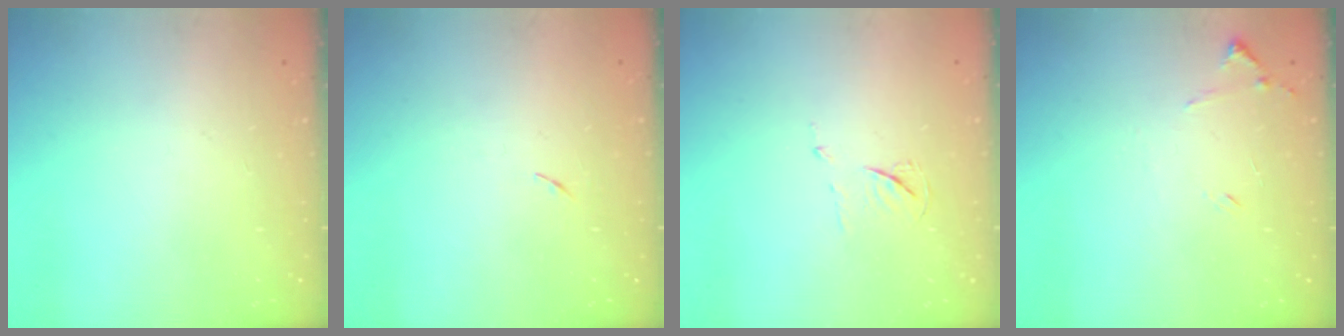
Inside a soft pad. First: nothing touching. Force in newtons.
{"total": 3.7, "press": 3.6, "slide": 0.7}
{"total": 5.6, "press": 5.6, "slide": 0.8}
{"total": 8.0, "press": 8.0, "slide": 0.7}